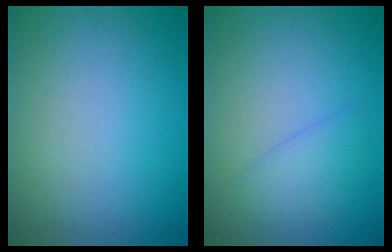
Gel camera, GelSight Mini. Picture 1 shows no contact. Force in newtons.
{"total": 2.0, "press": 2.0, "slide": 0.2}